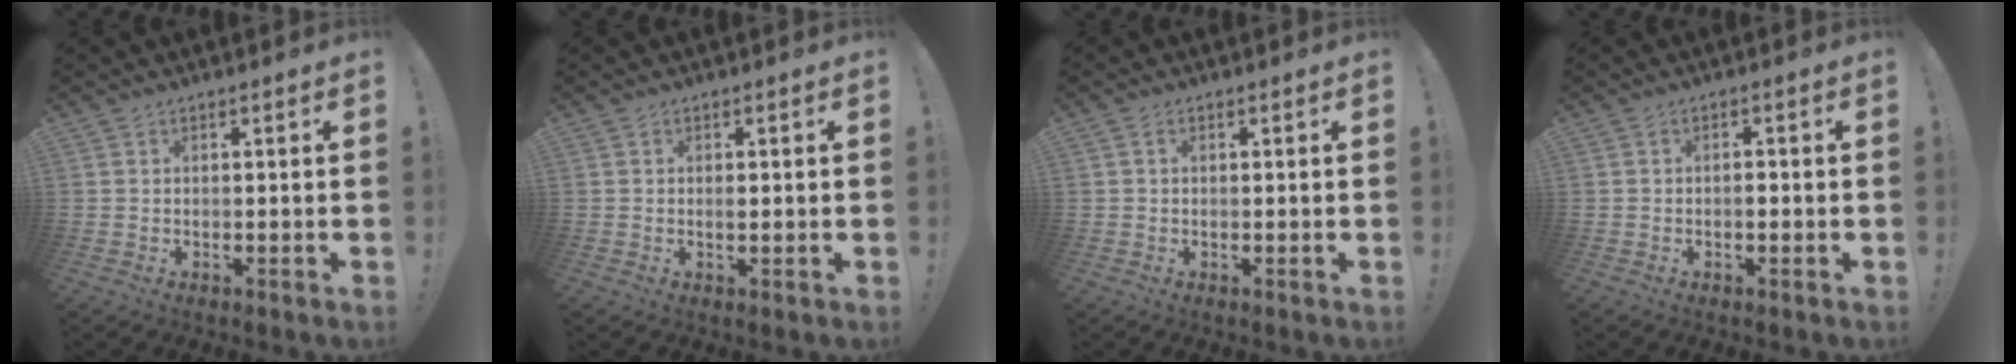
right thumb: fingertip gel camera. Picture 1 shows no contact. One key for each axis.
{"total": 0.8, "fx": -0.2, "fy": 0.4, "fz": 0.7, "tx": -0.011, "ty": 0.000, "tz": -0.005}
{"total": 0.7, "fx": 0.1, "fy": 0.6, "fz": 0.4, "tx": -0.009, "ty": 0.003, "tz": 0.001}
{"total": 1.5, "fx": -0.9, "fy": 0.7, "fz": 1.0, "tx": -0.014, "ty": 0.003, "tz": -0.016}